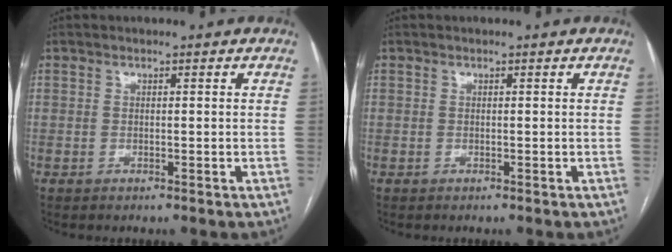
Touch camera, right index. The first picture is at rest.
{"total": 0.0}